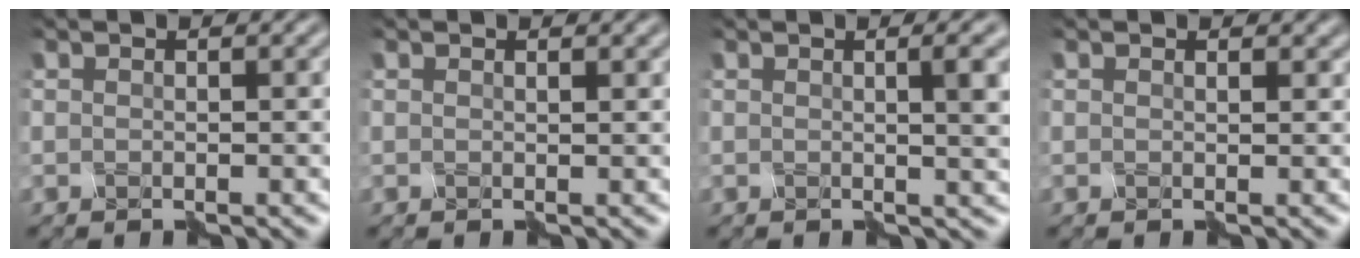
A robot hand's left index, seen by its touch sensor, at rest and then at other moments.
{"total": 0.6, "force": [0.6, 0.1, 0.0], "torque": [0.003, -0.003, 0.007]}
{"total": 3.9, "force": [0.6, 1.2, 3.7], "torque": [-0.034, 0.006, 0.004]}
{"total": 1.0, "force": [0.7, 0.7, 0.3], "torque": [0.001, -0.001, 0.009]}